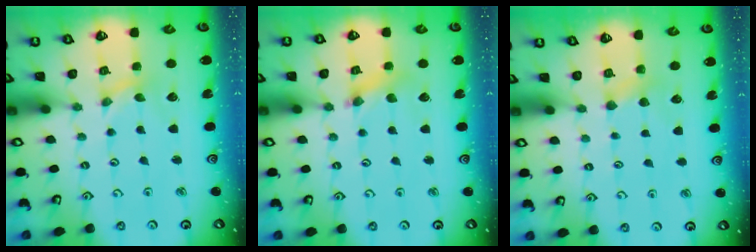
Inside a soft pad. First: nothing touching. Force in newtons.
{"total": 2.8, "press": 2.8, "slide": 0.4}
{"total": 2.9, "press": 2.8, "slide": 0.4}